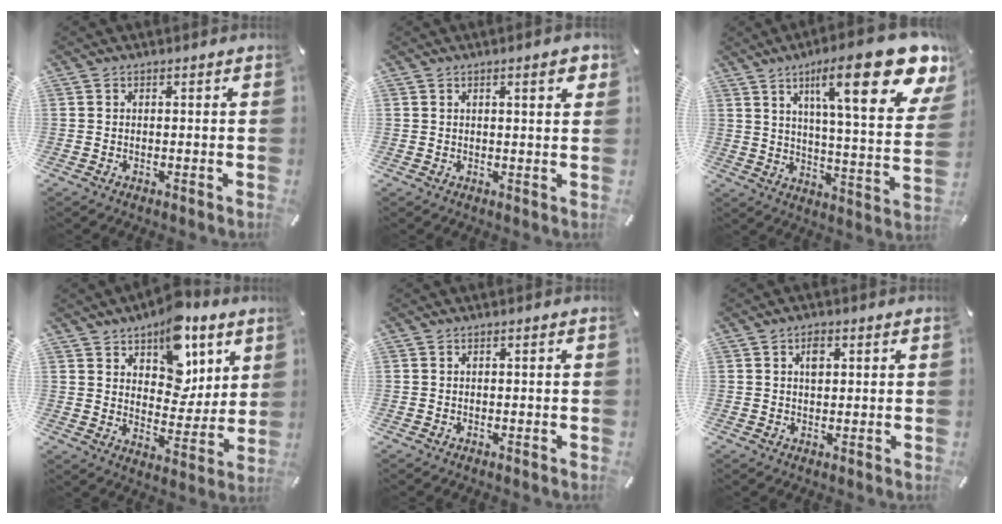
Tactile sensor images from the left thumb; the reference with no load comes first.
{"total": 3.2, "force": [1.8, 1.0, 2.5], "torque": [-0.035, -0.001, 0.027]}
{"total": 24.6, "force": [13.1, 6.4, 19.8], "torque": [-0.294, -0.077, 0.196]}
{"total": 14.2, "force": [8.7, 9.1, 6.6], "torque": [-0.081, -0.061, 0.153]}
{"total": 0.0}
{"total": 2.8, "force": [1.0, 1.6, 2.1], "torque": [-0.029, -0.001, 0.014]}